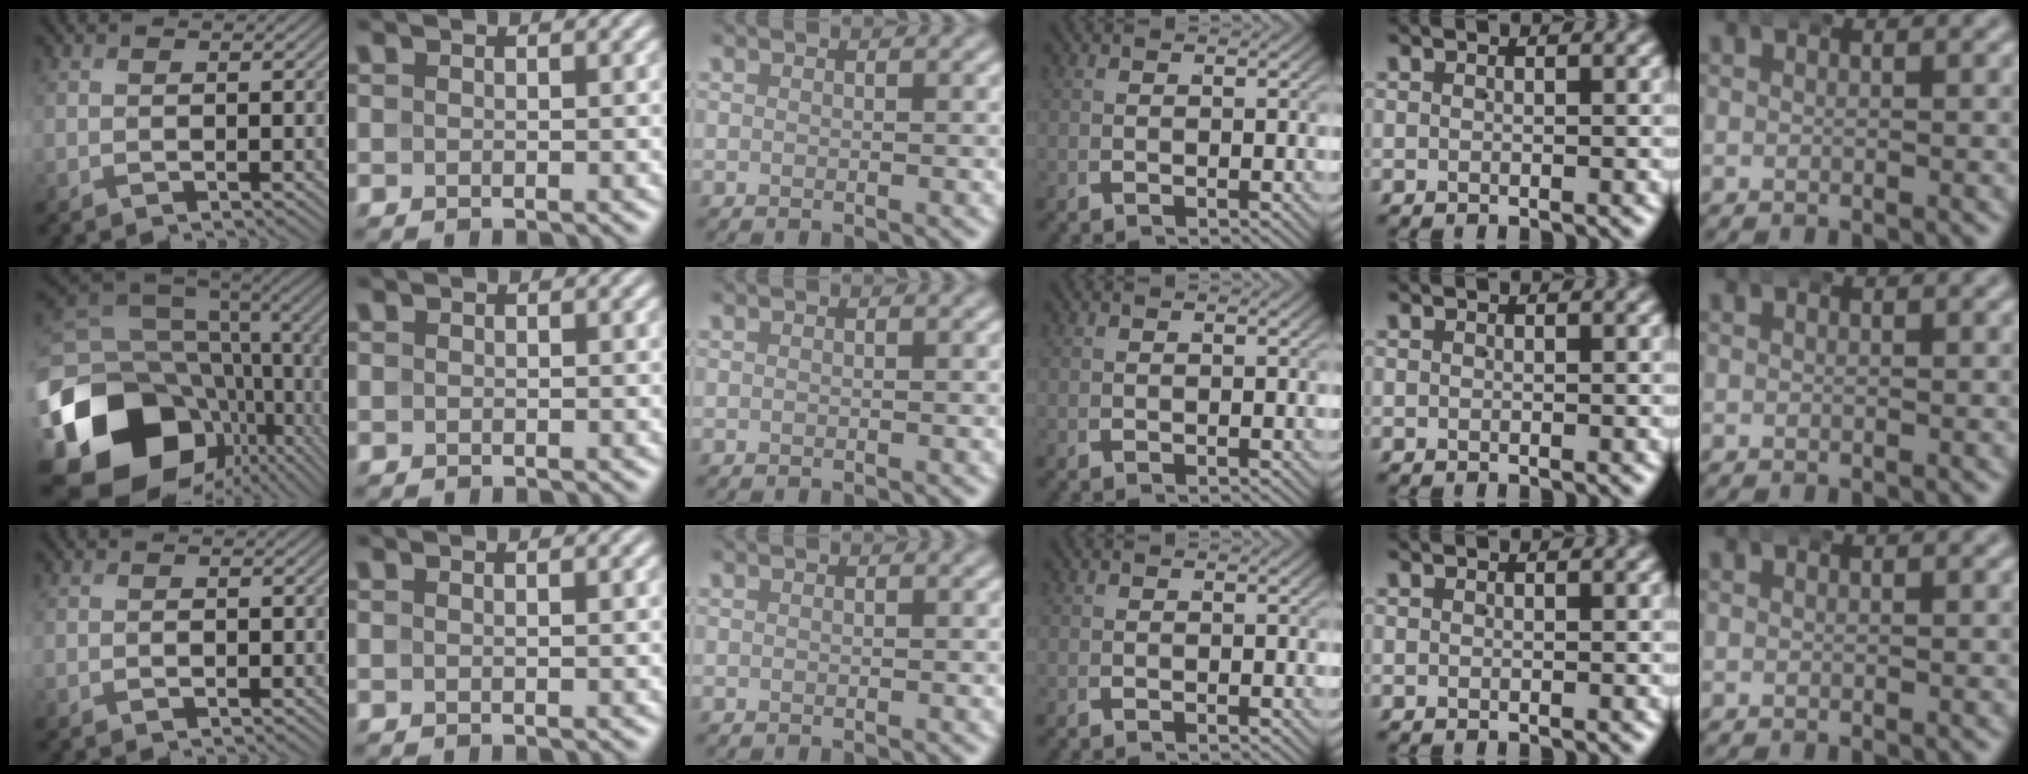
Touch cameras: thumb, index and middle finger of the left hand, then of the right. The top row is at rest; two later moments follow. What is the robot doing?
{"motion": "wrap", "object": "aluminum foil"}